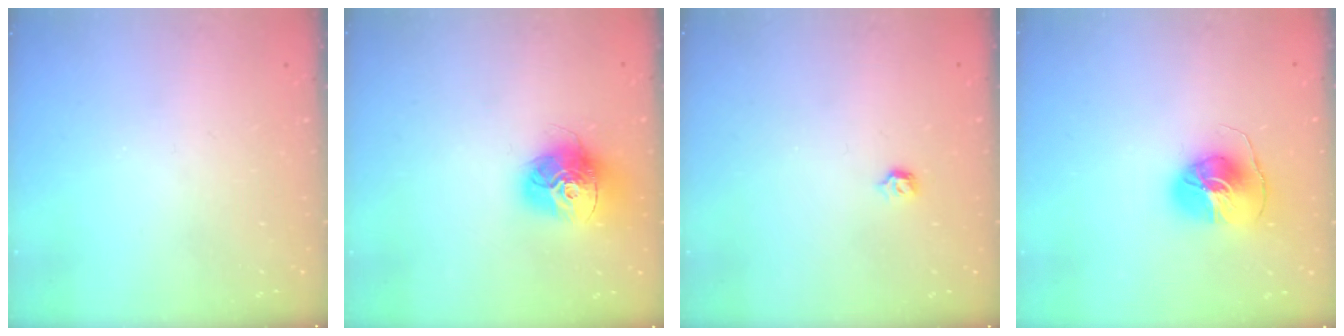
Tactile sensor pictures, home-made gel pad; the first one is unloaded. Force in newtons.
{"total": 15.2, "press": 15.2, "slide": 1.3}
{"total": 4.0, "press": 3.9, "slide": 0.7}
{"total": 8.7, "press": 8.7, "slide": 0.7}